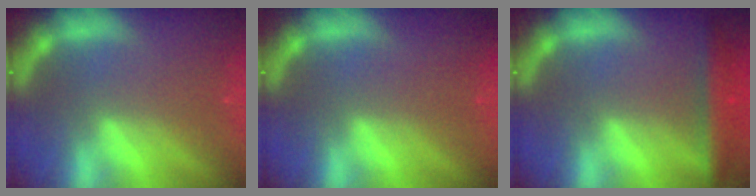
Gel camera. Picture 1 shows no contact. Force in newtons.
{"total": 0.0}
{"total": 4.5}